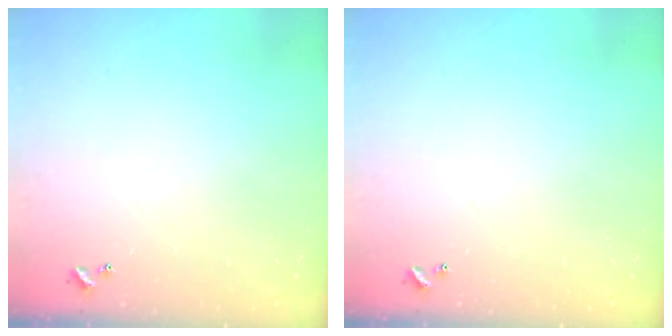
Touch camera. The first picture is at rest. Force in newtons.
{"total": 0.0}